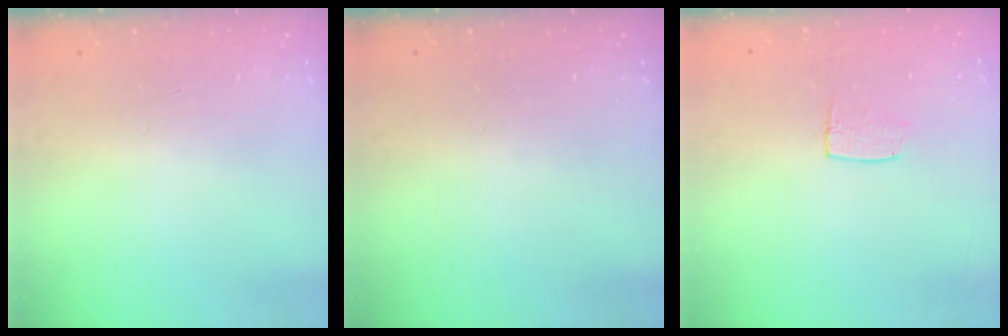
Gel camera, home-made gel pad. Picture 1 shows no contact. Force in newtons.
{"total": 0.0}
{"total": 3.4, "press": 3.3, "slide": 0.3}